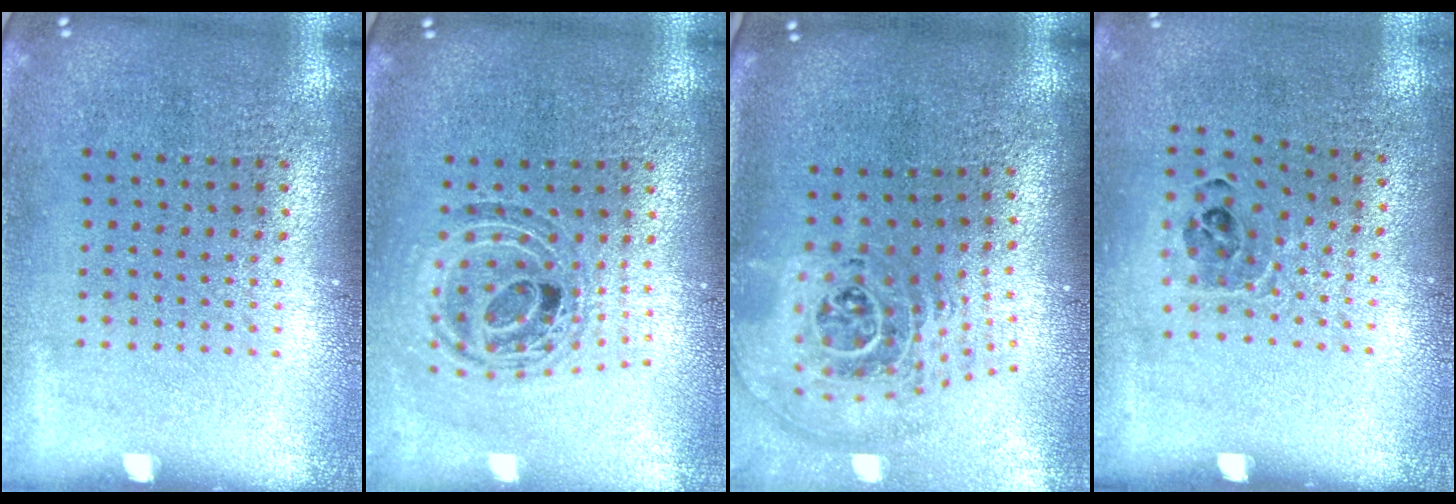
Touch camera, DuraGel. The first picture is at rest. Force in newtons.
{"total": 0.9, "press": 0.9, "slide": 0.2}
{"total": 2.8, "press": 1.9, "slide": 2.0}
{"total": 0.9, "press": 0.8, "slide": 0.4}